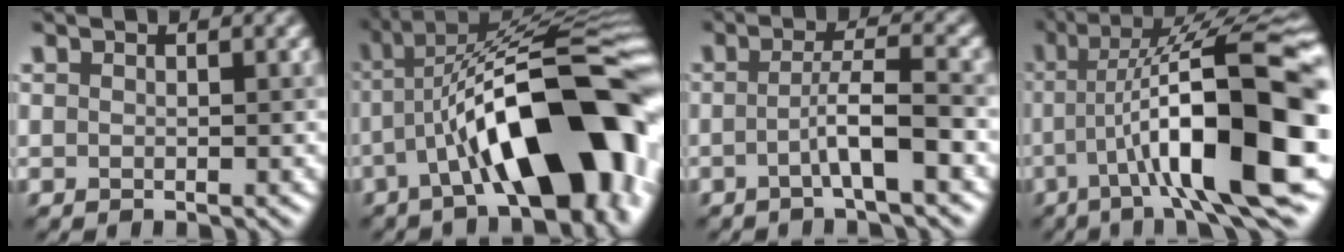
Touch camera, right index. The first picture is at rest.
{"total": 13.8, "force": [-3.8, 5.1, 12.2], "torque": [-0.184, 0.006, -0.057]}
{"total": 3.8, "force": [-1.3, 0.2, 3.5], "torque": [-0.060, 0.010, -0.026]}
{"total": 14.3, "force": [-2.3, 3.1, 13.8], "torque": [-0.210, 0.015, -0.029]}